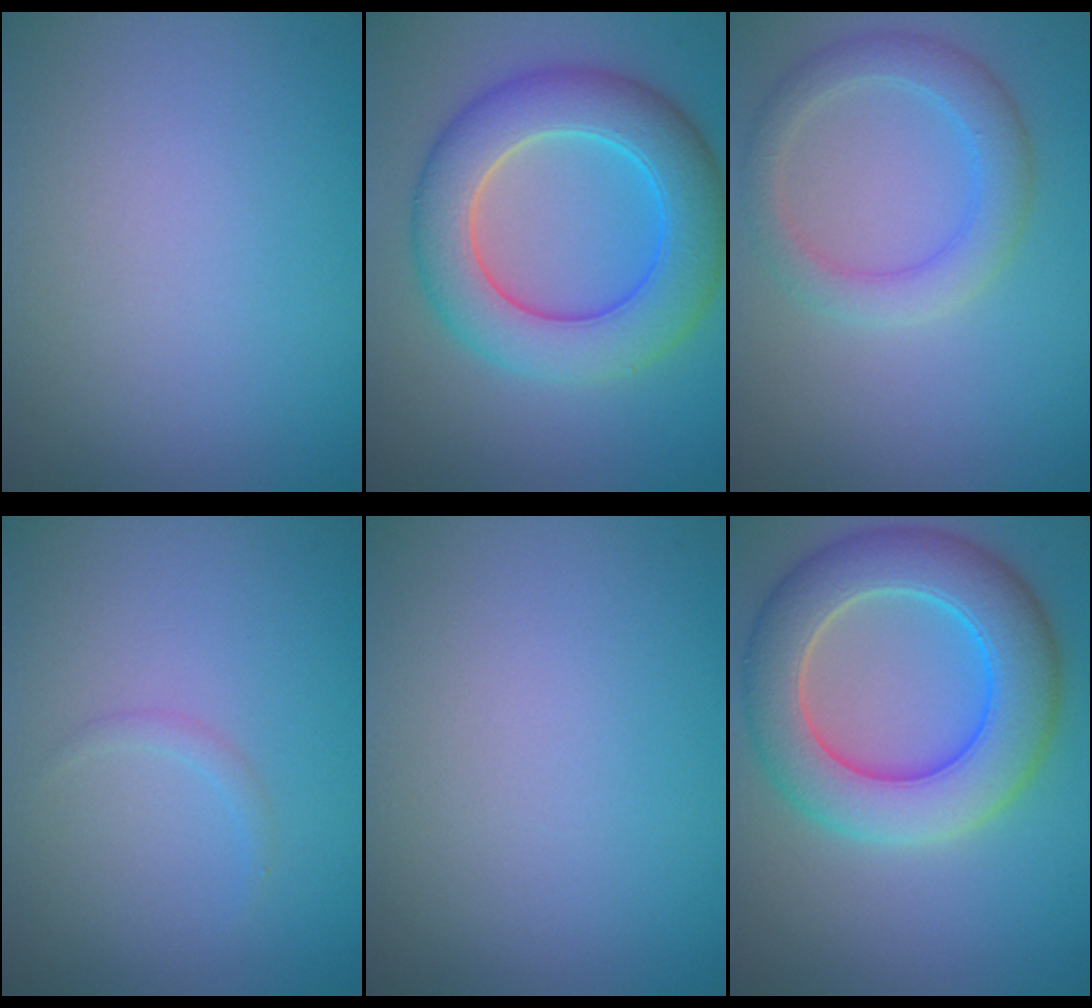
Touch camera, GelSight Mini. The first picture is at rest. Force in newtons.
{"total": 8.3, "press": 8.3, "slide": 0.4}
{"total": 3.7, "press": 3.7, "slide": 0.1}
{"total": 0.7, "press": 0.7, "slide": 0.1}
{"total": 0.0}
{"total": 8.7, "press": 8.7, "slide": 0.3}